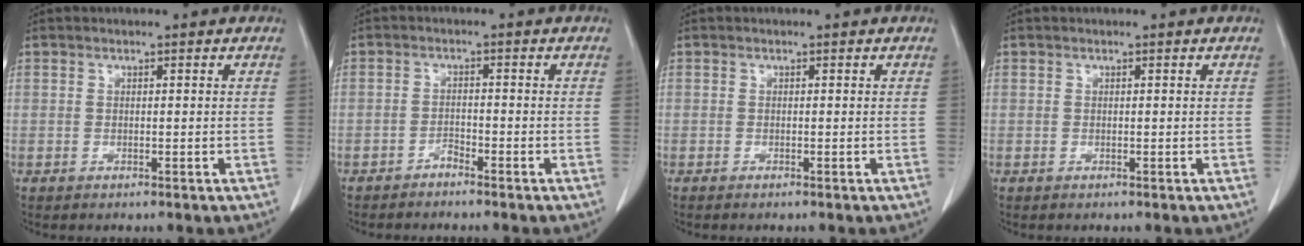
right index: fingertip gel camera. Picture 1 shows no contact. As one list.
[{"total": 1.3, "force": [-1.2, 0.1, 0.5], "torque": [-0.004, 0.003, -0.020]}, {"total": 0.5, "force": [-0.4, 0.0, 0.3], "torque": [-0.006, -0.001, -0.009]}, {"total": 0.0}]